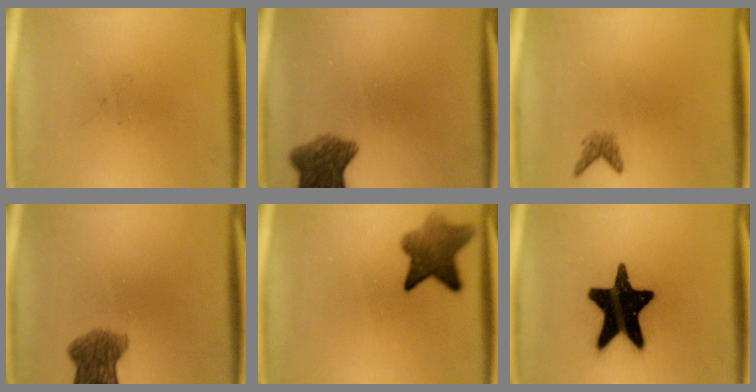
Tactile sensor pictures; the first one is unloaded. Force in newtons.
{"total": 6.6}
{"total": 1.4}
{"total": 6.4}
{"total": 6.8}
{"total": 19.7}